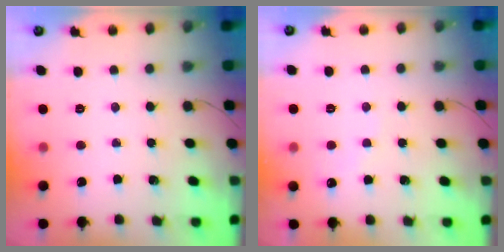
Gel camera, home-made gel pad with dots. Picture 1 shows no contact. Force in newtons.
{"total": 5.1, "press": 5.0, "slide": 1.0}